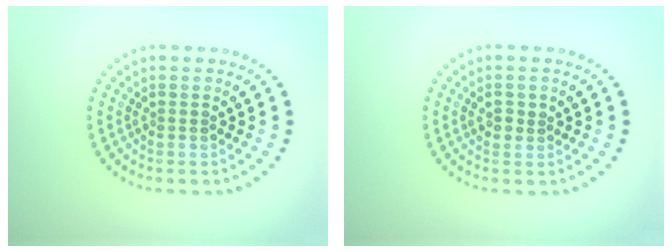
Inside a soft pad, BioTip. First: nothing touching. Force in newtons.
{"total": 1.3, "press": 1.3, "slide": 0.4}